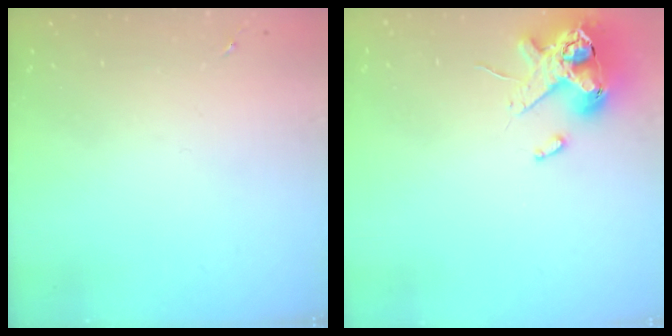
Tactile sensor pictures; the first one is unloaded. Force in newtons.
{"total": 12.3, "press": 12.1, "slide": 1.9}